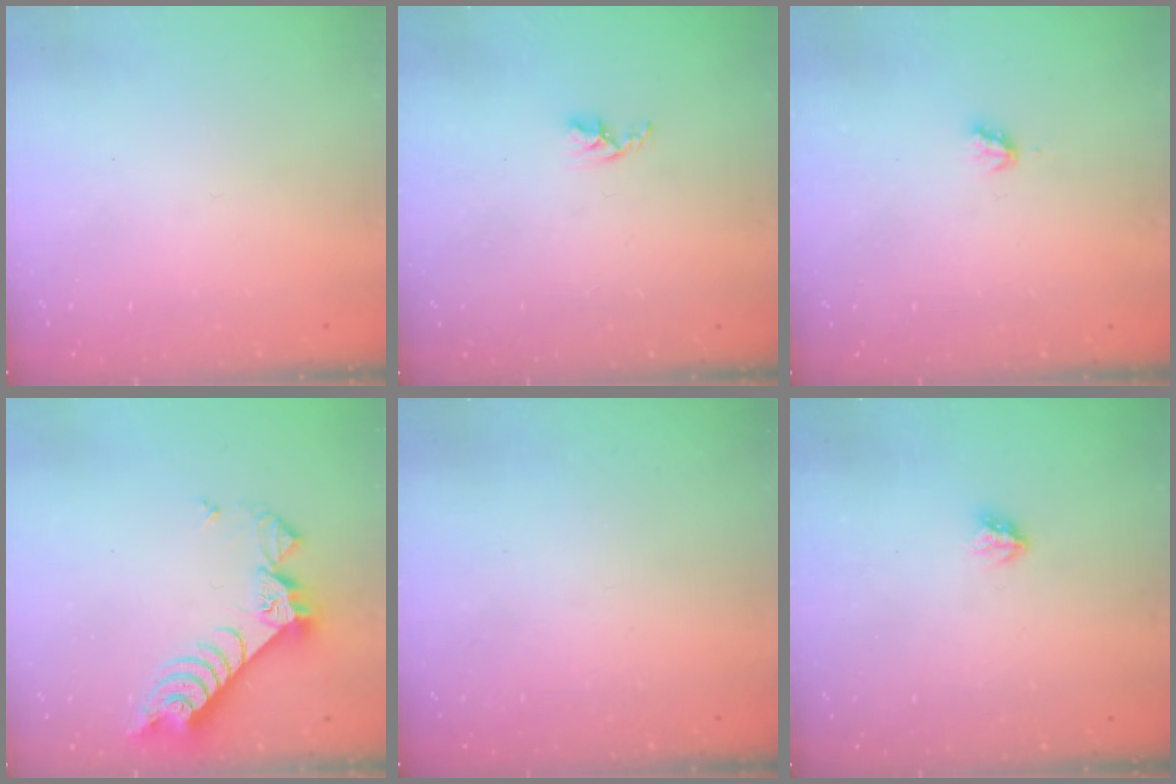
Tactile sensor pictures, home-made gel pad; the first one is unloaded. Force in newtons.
{"total": 2.7, "press": 2.7, "slide": 0.5}
{"total": 2.8, "press": 2.8, "slide": 0.3}
{"total": 8.4, "press": 8.4, "slide": 1.0}
{"total": 0.0}
{"total": 3.0, "press": 2.9, "slide": 0.4}